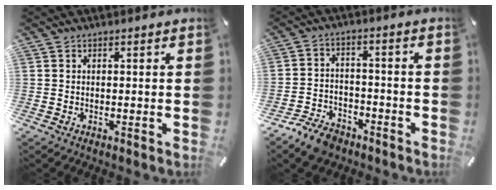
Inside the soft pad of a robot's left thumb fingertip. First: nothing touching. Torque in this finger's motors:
{"motor_torque": [-0.21, 0.21, 0.28, 0.28, 0.00]}